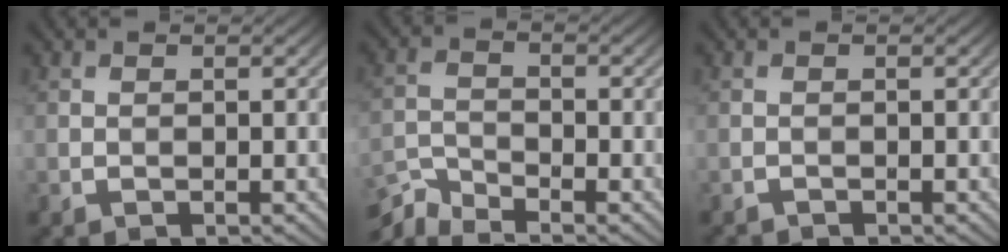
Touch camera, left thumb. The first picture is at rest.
{"total": 4.7, "force": [-4.3, 0.8, 1.9], "torque": [-0.044, -0.010, -0.096]}
{"total": 0.8, "force": [-0.8, 0.0, 0.0], "torque": [0.001, -0.002, -0.019]}